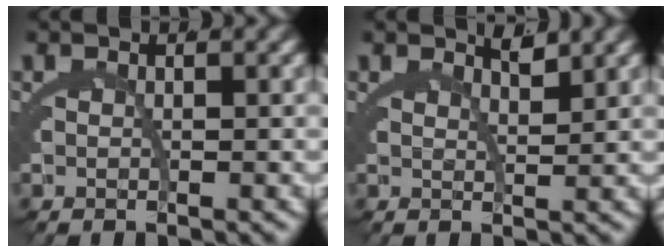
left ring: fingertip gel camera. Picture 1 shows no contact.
{"total": 1.4, "force": [1.0, -0.7, 0.5], "torque": [-0.007, -0.010, 0.029]}